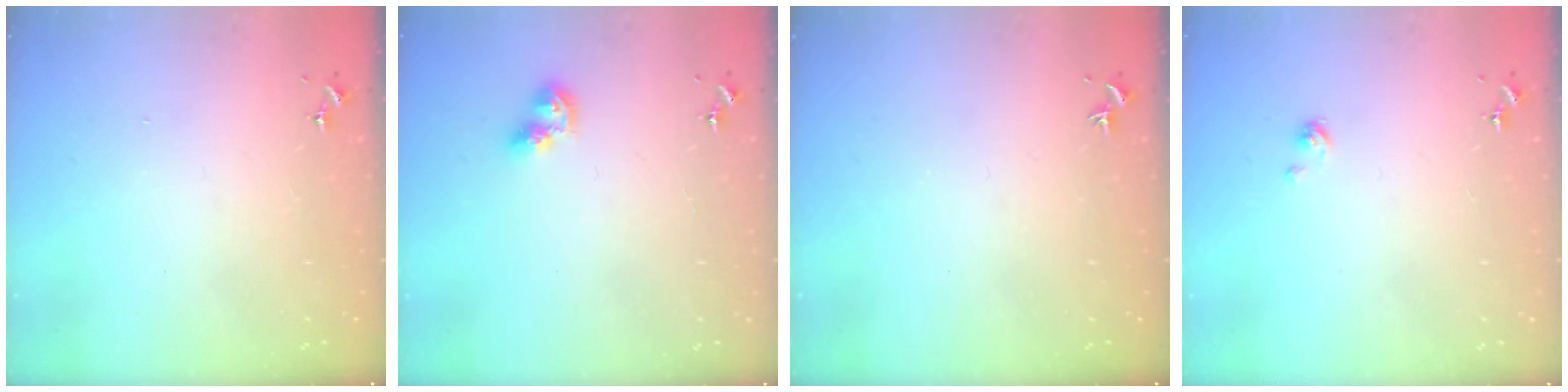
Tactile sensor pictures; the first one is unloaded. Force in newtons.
{"total": 6.6, "press": 6.6, "slide": 0.4}
{"total": 0.0}
{"total": 2.4, "press": 2.4, "slide": 0.3}